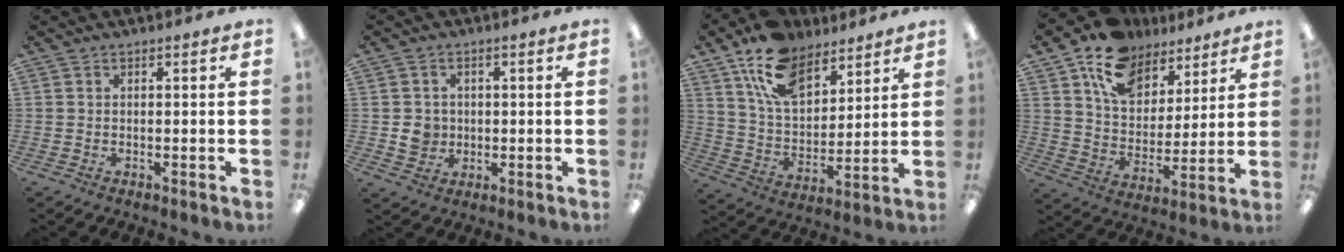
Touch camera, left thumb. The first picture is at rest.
{"total": 4.4, "force": [-0.2, 4.3, 1.2], "torque": [-0.011, 0.003, -0.004]}
{"total": 15.6, "force": [10.5, 8.5, 7.7], "torque": [-0.151, -0.040, 0.197]}
{"total": 14.9, "force": [9.9, 9.4, 5.9], "torque": [-0.112, -0.048, 0.187]}